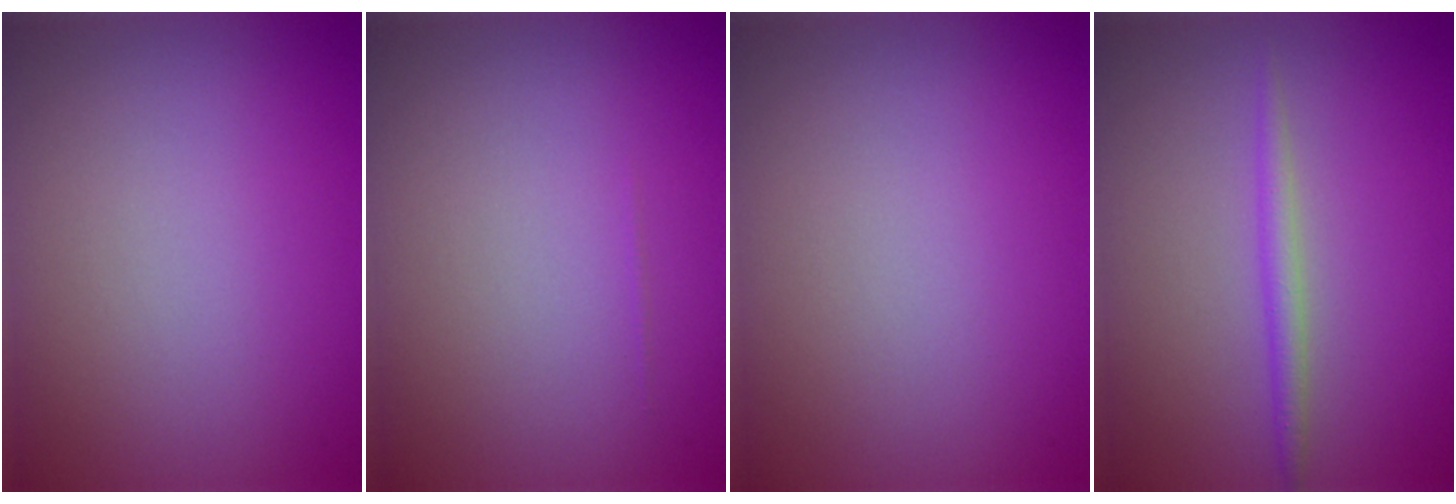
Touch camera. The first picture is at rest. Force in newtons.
{"total": 0.0}
{"total": 0.0}
{"total": 1.7, "press": 1.7, "slide": 0.1}